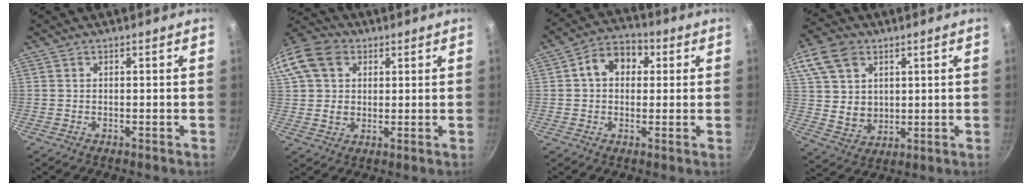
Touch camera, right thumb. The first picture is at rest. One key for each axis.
{"total": 14.8, "fx": 4.7, "fy": 11.6, "fz": 8.0, "tx": -0.160, "ty": 0.020, "tz": 0.076}
{"total": 8.9, "fx": 1.9, "fy": 6.8, "fz": 5.4, "tx": -0.051, "ty": 0.019, "tz": 0.015}
{"total": 15.2, "fx": 5.7, "fy": 11.8, "fz": 7.7, "tx": -0.146, "ty": -0.005, "tz": 0.117}